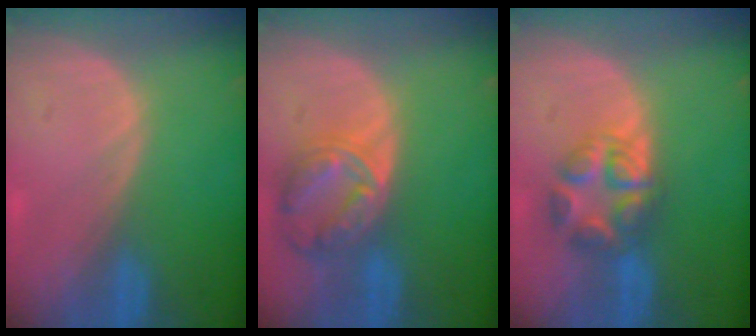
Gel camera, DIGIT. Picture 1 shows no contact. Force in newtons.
{"total": 8.3, "press": 7.1, "slide": 4.2}
{"total": 6.3, "press": 6.3, "slide": 0.1}